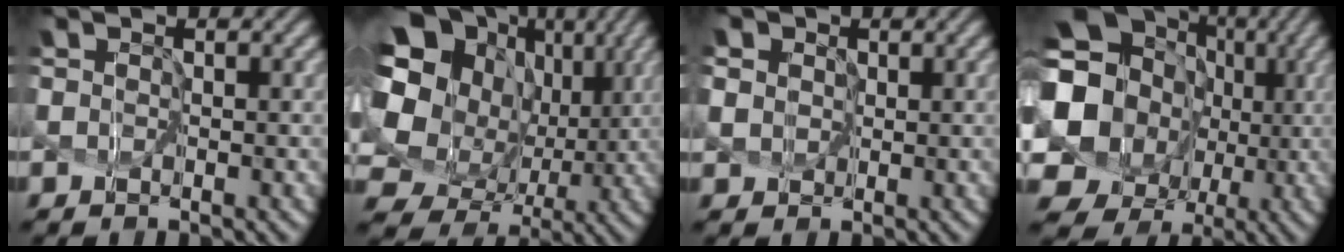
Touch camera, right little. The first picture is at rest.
{"total": 16.3, "force": [1.8, 13.0, 9.7], "torque": [-0.221, -0.017, 0.059]}
{"total": 6.9, "force": [3.0, 5.5, 2.9], "torque": [-0.081, 0.028, 0.032]}
{"total": 16.2, "force": [1.0, 14.0, 8.0], "torque": [-0.179, -0.025, 0.009]}